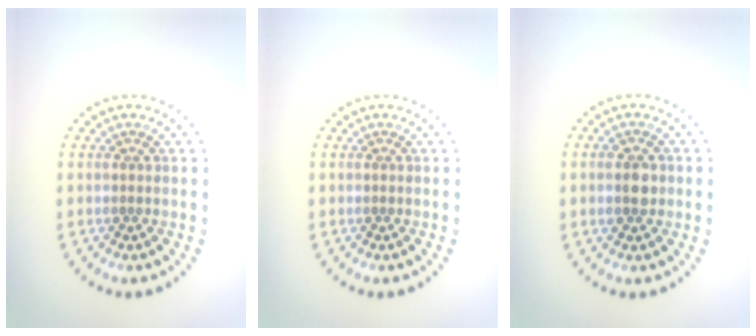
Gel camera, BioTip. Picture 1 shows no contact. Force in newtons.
{"total": 0.0}
{"total": 2.6, "press": 2.5, "slide": 0.3}